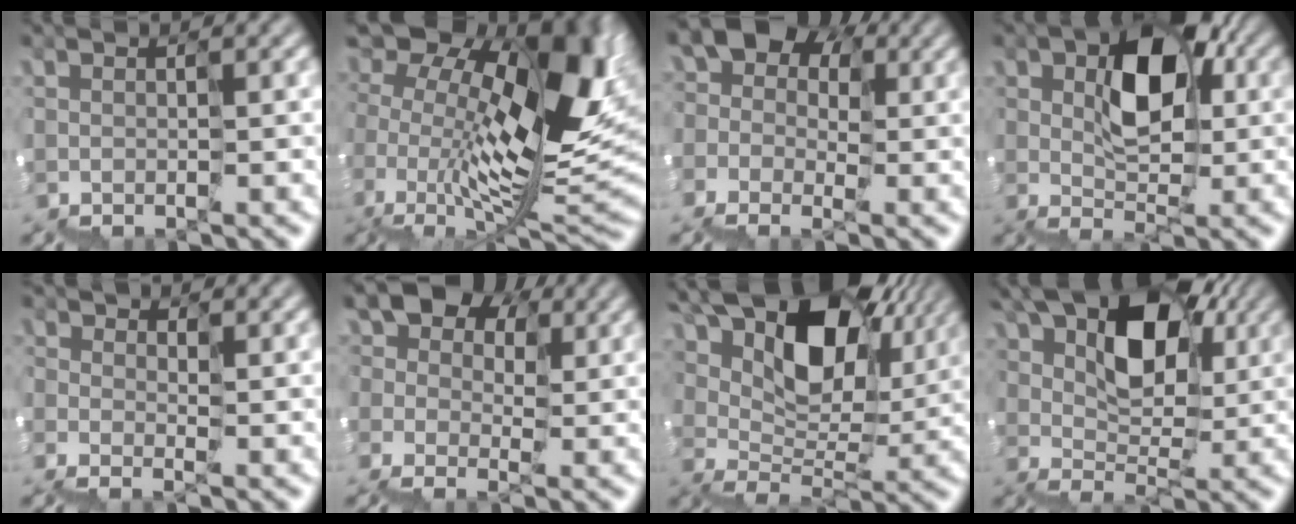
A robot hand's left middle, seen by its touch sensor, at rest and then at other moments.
{"total": 13.3, "force": [2.2, 7.9, 10.5], "torque": [-0.188, 0.014, 0.033]}
{"total": 6.3, "force": [0.9, 5.4, 3.2], "torque": [-0.040, 0.029, -0.002]}
{"total": 5.5, "force": [2.1, 3.2, 4.0], "torque": [-0.071, 0.027, 0.033]}
{"total": 1.0, "force": [0.8, 0.7, 0.1], "torque": [0.000, 0.002, 0.012]}
{"total": 6.9, "force": [3.0, 5.3, 3.3], "torque": [-0.049, 0.034, 0.036]}
{"total": 10.8, "force": [6.8, 5.8, 6.2], "torque": [-0.108, 0.021, 0.117]}
{"total": 8.0, "force": [4.1, 4.7, 5.0], "torque": [-0.072, 0.025, 0.054]}